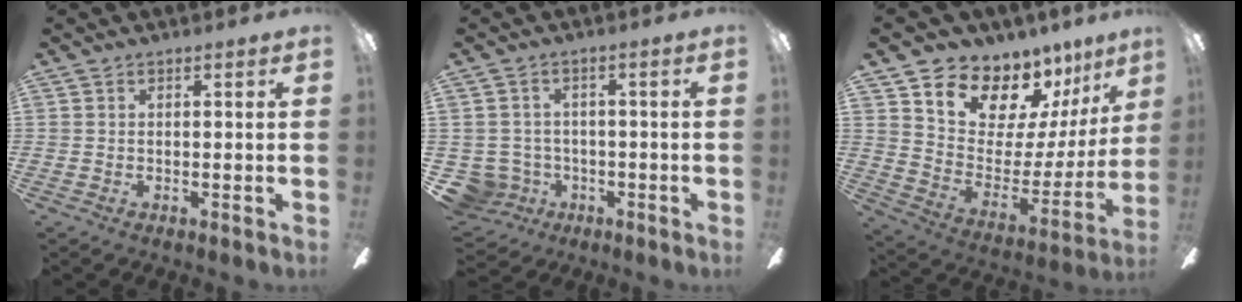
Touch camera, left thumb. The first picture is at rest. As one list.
[{"total": 5.8, "force": [-1.7, 5.5, 0.8], "torque": [-0.054, 0.005, -0.030]}, {"total": 14.0, "force": [11.9, 6.7, 3.1], "torque": [-0.070, -0.112, 0.218]}]